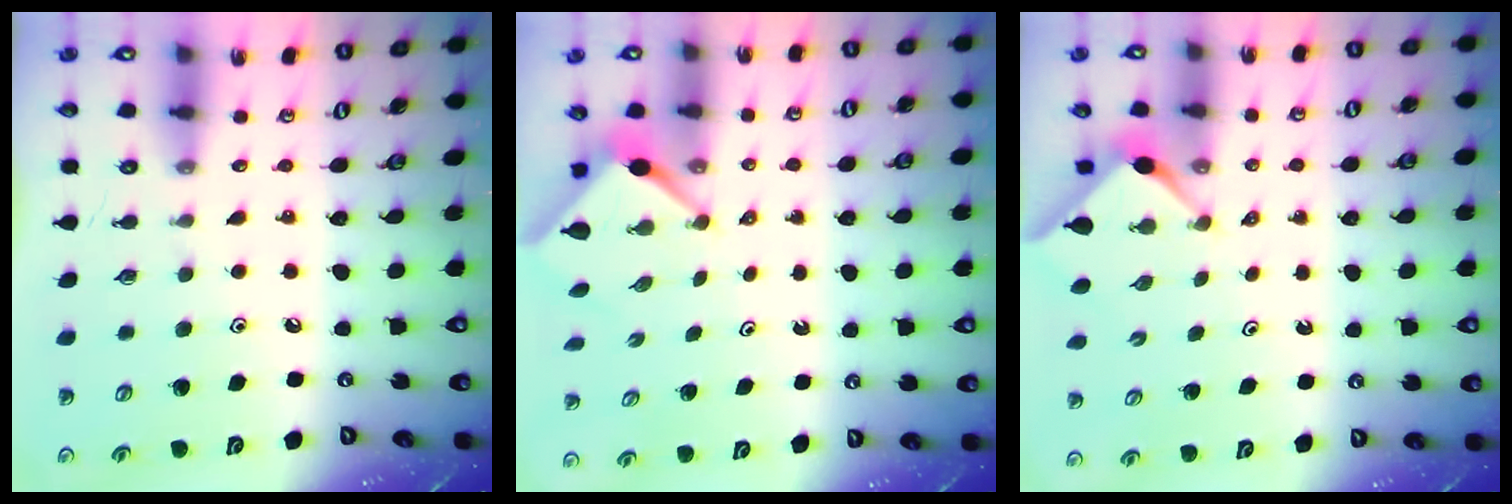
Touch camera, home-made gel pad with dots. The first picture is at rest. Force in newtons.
{"total": 2.7, "press": 2.7, "slide": 0.1}
{"total": 2.8, "press": 2.8, "slide": 0.5}